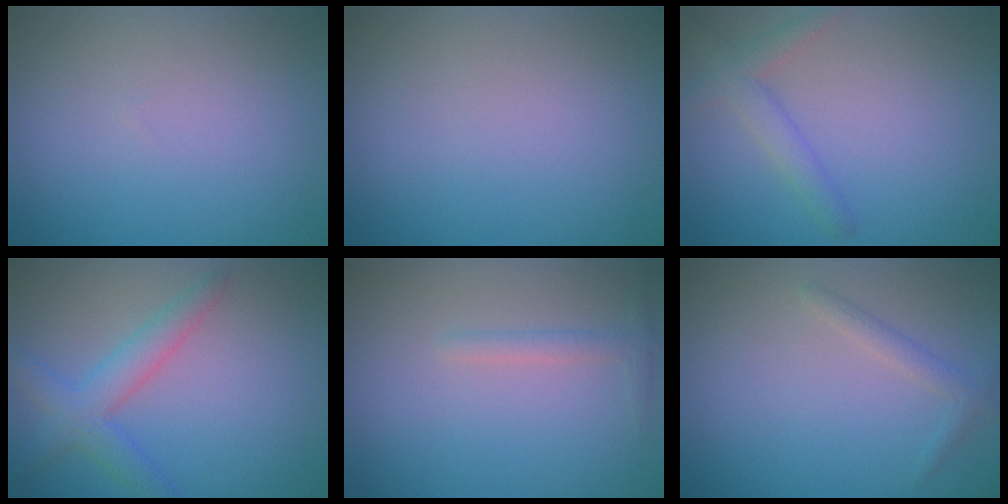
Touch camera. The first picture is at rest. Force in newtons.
{"total": 0.0}
{"total": 2.4, "press": 2.4, "slide": 0.2}
{"total": 3.5, "press": 3.5, "slide": 0.1}
{"total": 1.2, "press": 1.2, "slide": 0.0}
{"total": 1.3, "press": 1.3, "slide": 0.1}